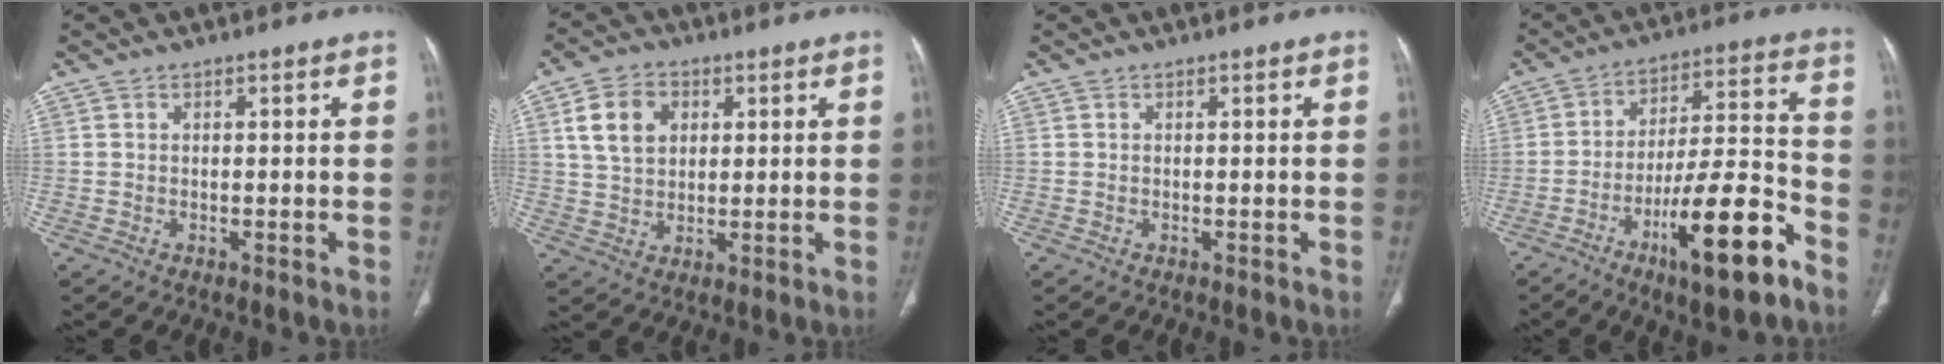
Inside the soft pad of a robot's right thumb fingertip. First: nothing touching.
{"total": 8.6, "force": [2.8, 6.4, 5.1], "torque": [-0.070, 0.000, 0.052]}
{"total": 0.0}
{"total": 17.9, "force": [-9.8, 4.0, 14.4], "torque": [-0.230, 0.062, -0.152]}